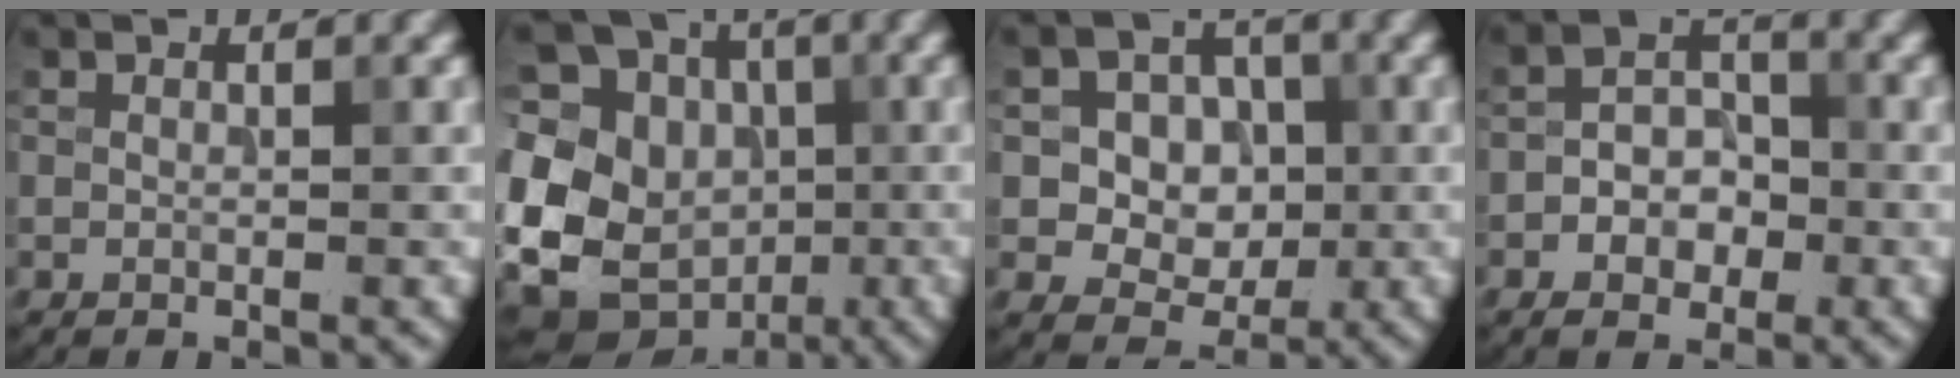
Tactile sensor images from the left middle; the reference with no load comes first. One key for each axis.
{"total": 18.5, "fx": -1.7, "fy": 16.1, "fz": 8.9, "tx": -0.207, "ty": 0.018, "tz": -0.050}
{"total": 7.1, "fx": 0.9, "fy": 6.2, "fz": 3.4, "tx": -0.041, "ty": 0.021, "tz": 0.004}
{"total": 3.6, "fx": -1.5, "fy": 2.5, "fz": 2.2, "tx": -0.030, "ty": 0.004, "tz": -0.028}